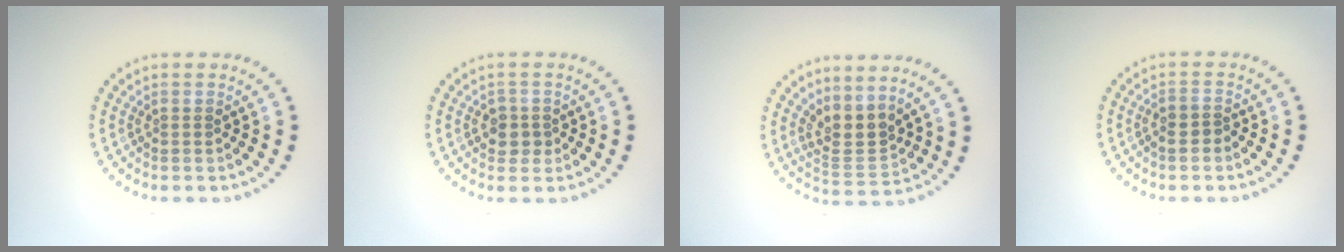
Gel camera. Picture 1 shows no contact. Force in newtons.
{"total": 1.8, "press": 1.6, "slide": 0.6}
{"total": 3.0, "press": 2.3, "slide": 1.9}
{"total": 1.6, "press": 1.4, "slide": 0.6}